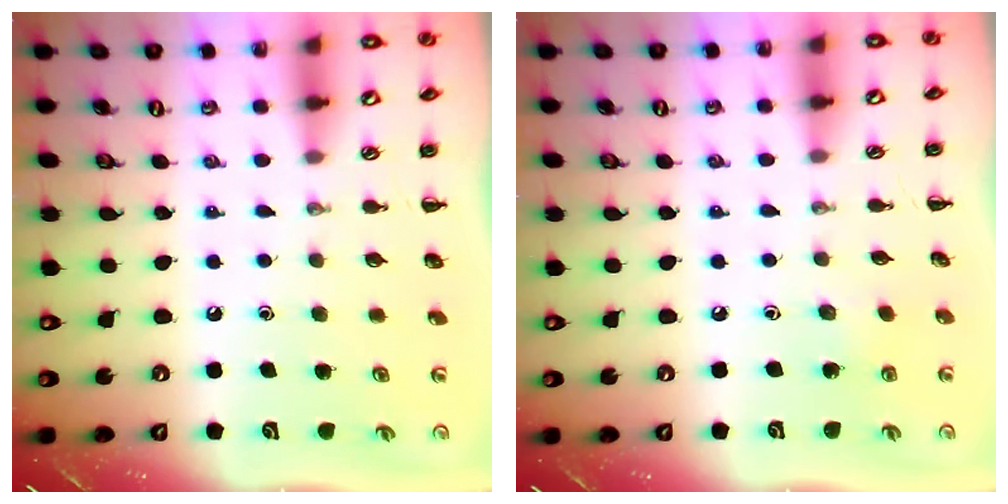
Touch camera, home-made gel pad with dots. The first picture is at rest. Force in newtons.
{"total": 4.4, "press": 4.2, "slide": 1.5}